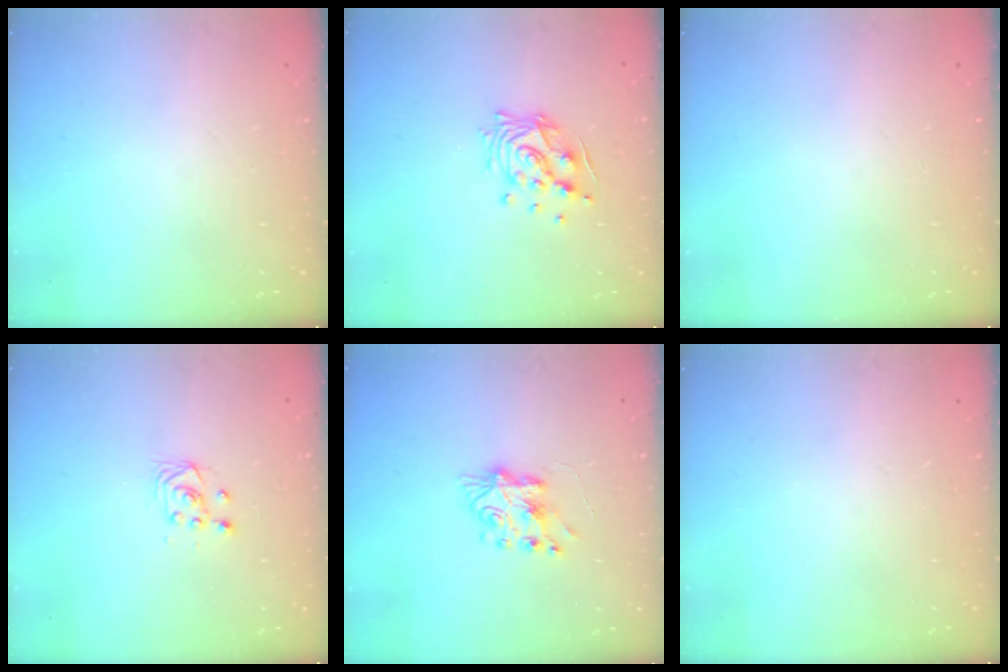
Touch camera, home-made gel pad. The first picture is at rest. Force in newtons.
{"total": 12.0, "press": 11.9, "slide": 1.2}
{"total": 0.0}
{"total": 2.9, "press": 2.6, "slide": 1.3}
{"total": 7.9, "press": 7.8, "slide": 1.0}
{"total": 0.0}